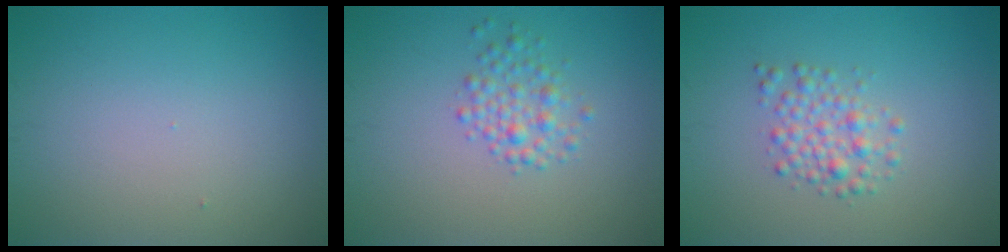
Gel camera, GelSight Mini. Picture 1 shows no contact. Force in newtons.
{"total": 2.2, "press": 2.2, "slide": 0.1}
{"total": 2.5, "press": 2.5, "slide": 0.0}